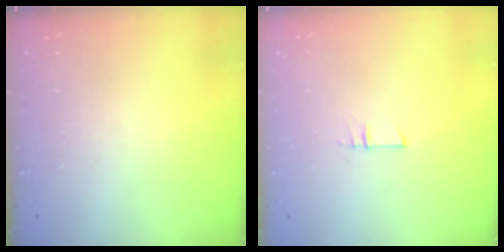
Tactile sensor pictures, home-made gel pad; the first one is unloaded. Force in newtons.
{"total": 4.6, "press": 4.6, "slide": 0.4}